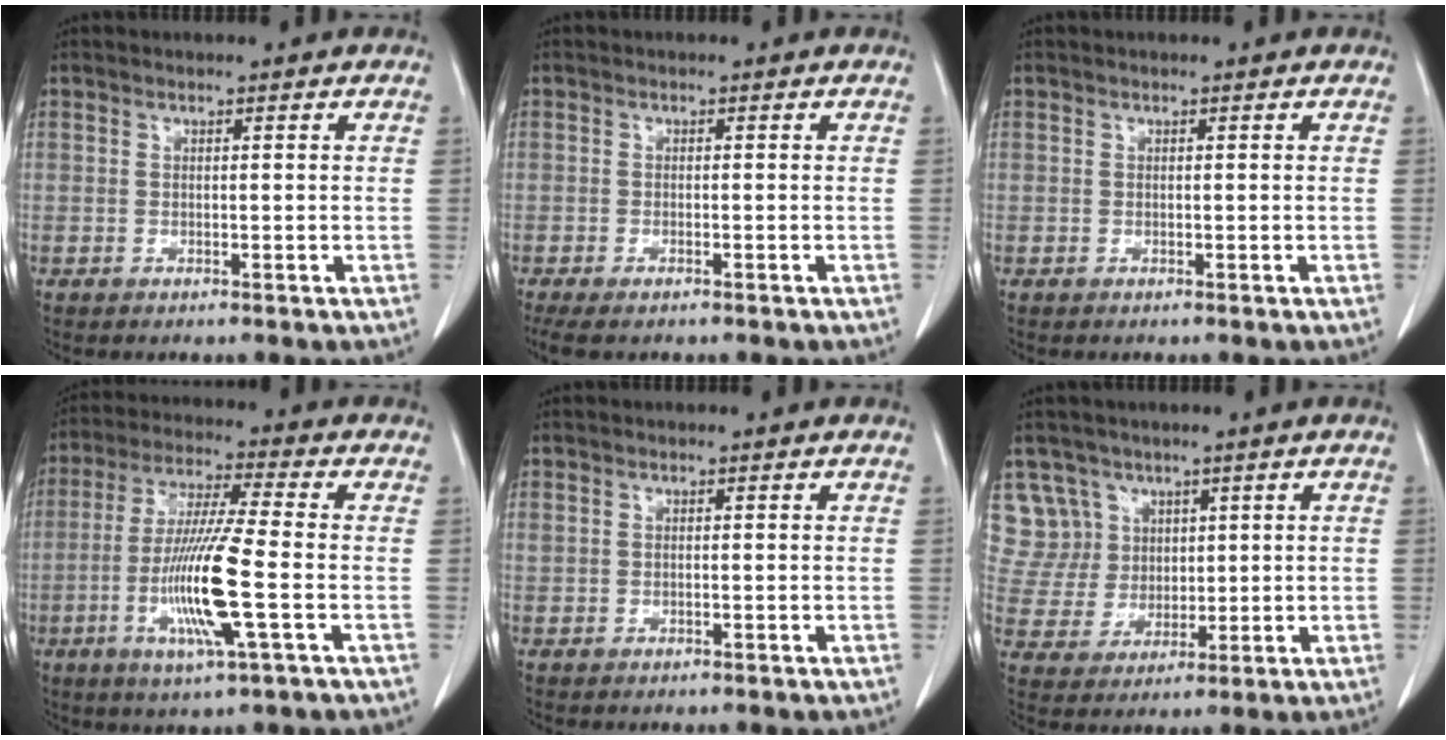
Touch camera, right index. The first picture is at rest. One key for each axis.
{"total": 3.6, "fx": -2.7, "fy": 1.1, "fz": 2.1, "tx": -0.034, "ty": -0.012, "tz": -0.038}
{"total": 0.0}
{"total": 13.1, "fx": -3.2, "fy": 0.0, "fz": 12.7, "tx": -0.254, "ty": -0.016, "tz": -0.066}
{"total": 0.0}
{"total": 7.6, "fx": 4.0, "fy": 6.5, "fz": -0.4, "tx": 0.009, "ty": 0.019, "tz": 0.089}